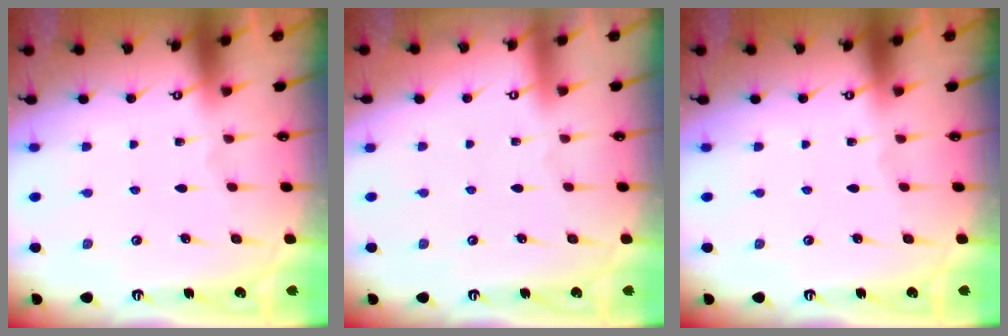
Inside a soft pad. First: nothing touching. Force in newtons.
{"total": 3.9, "press": 3.9, "slide": 0.1}
{"total": 0.0}